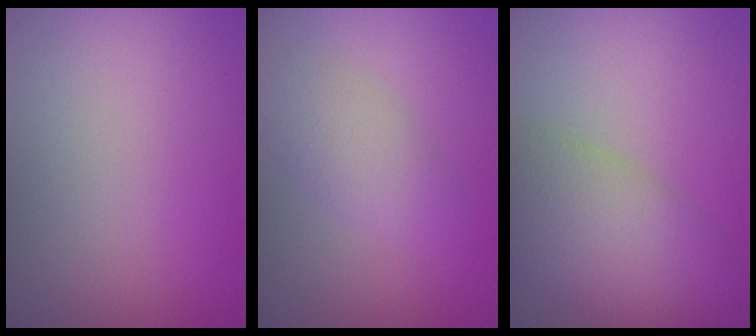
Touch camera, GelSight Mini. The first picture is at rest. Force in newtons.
{"total": 3.0, "press": 3.0, "slide": 0.0}
{"total": 7.2, "press": 7.2, "slide": 0.3}